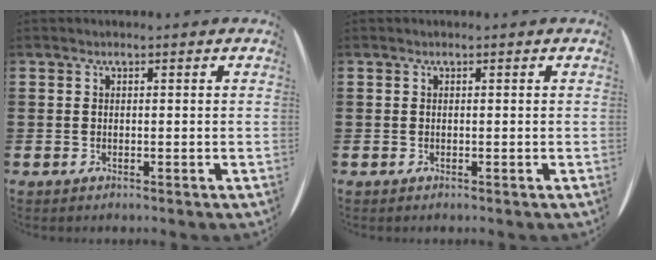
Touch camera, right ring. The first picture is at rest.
{"total": 0.0}